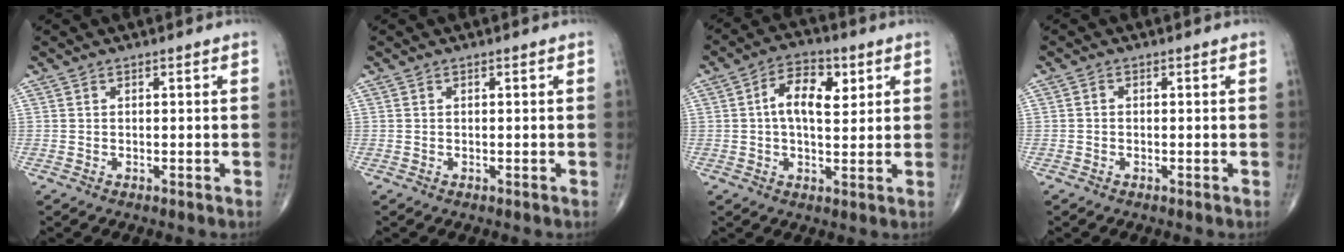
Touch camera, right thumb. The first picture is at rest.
{"total": 0.0}
{"total": 9.2, "force": [2.2, 5.0, 7.4], "torque": [-0.101, 0.005, 0.030]}
{"total": 0.6, "force": [-0.2, 0.4, 0.3], "torque": [-0.003, 0.001, -0.008]}